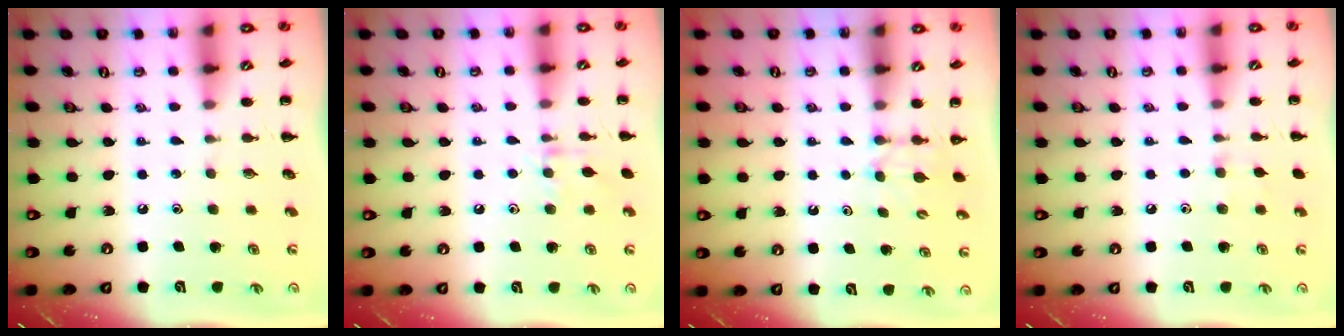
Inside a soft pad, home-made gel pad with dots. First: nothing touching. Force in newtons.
{"total": 7.1, "press": 7.0, "slide": 1.3}
{"total": 3.3, "press": 3.1, "slide": 1.1}
{"total": 4.9, "press": 4.6, "slide": 1.7}